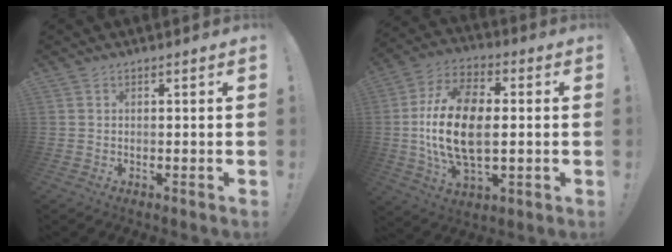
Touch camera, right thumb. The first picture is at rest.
{"total": 19.1, "force": [-0.7, 11.4, 15.4], "torque": [-0.283, 0.000, -0.015]}